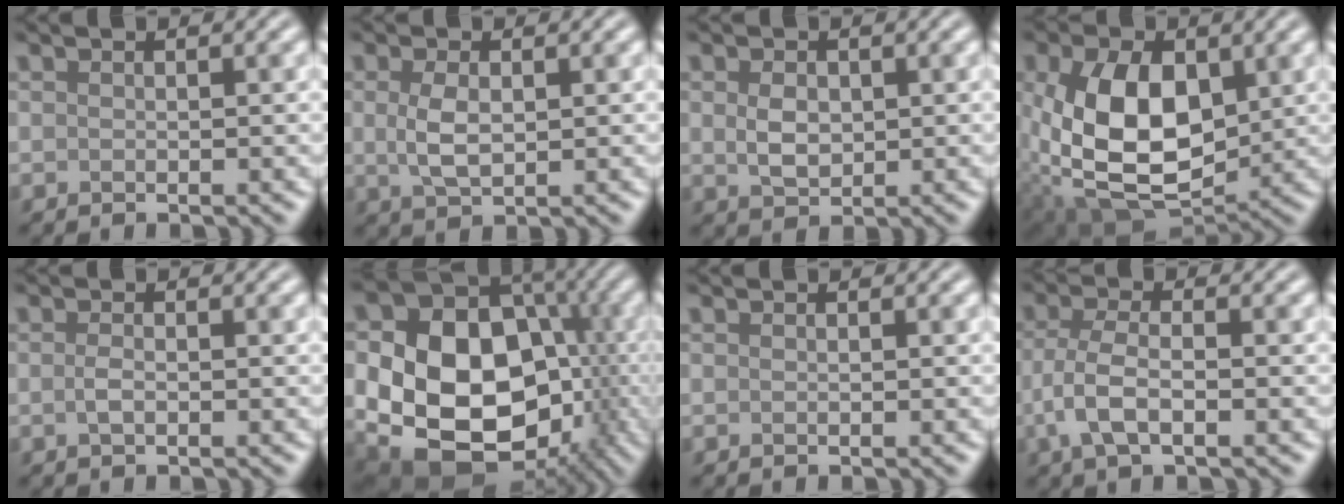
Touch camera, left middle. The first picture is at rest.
{"total": 2.9, "force": [0.3, 1.5, 2.4], "torque": [-0.060, -0.002, 0.008]}
{"total": 2.5, "force": [0.3, 1.8, 1.7], "torque": [-0.038, -0.001, 0.009]}
{"total": 12.0, "force": [0.7, 7.6, 9.2], "torque": [-0.200, -0.011, 0.022]}
{"total": 1.1, "force": [-0.2, 0.5, 1.0], "torque": [-0.023, -0.001, -0.007]}
{"total": 18.7, "force": [-2.4, 14.4, 11.8], "torque": [-0.195, -0.029, -0.028]}
{"total": 0.0}
{"total": 3.9, "force": [-1.1, 1.7, 3.3], "torque": [-0.077, 0.000, -0.027]}